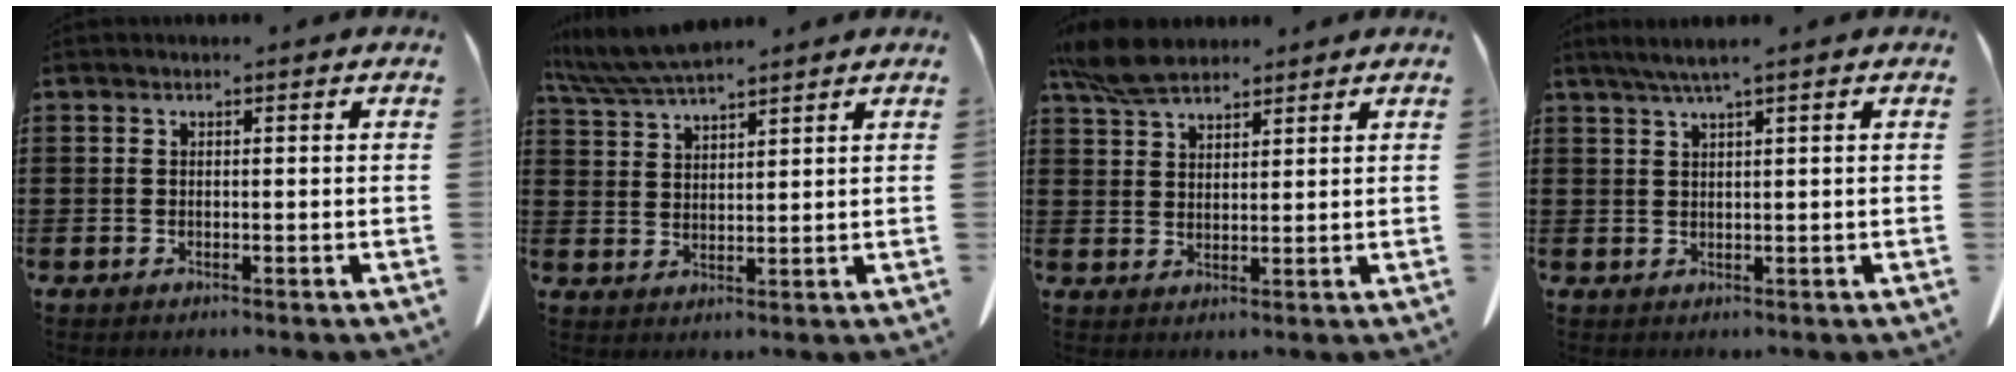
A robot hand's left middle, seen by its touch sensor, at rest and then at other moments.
{"total": 6.1, "force": [5.4, 0.9, 2.8], "torque": [-0.070, -0.018, 0.101]}
{"total": 6.5, "force": [5.3, 2.1, 3.1], "torque": [-0.076, -0.005, 0.102]}
{"total": 2.5, "force": [1.6, -0.3, 1.9], "torque": [-0.039, -0.002, 0.029]}